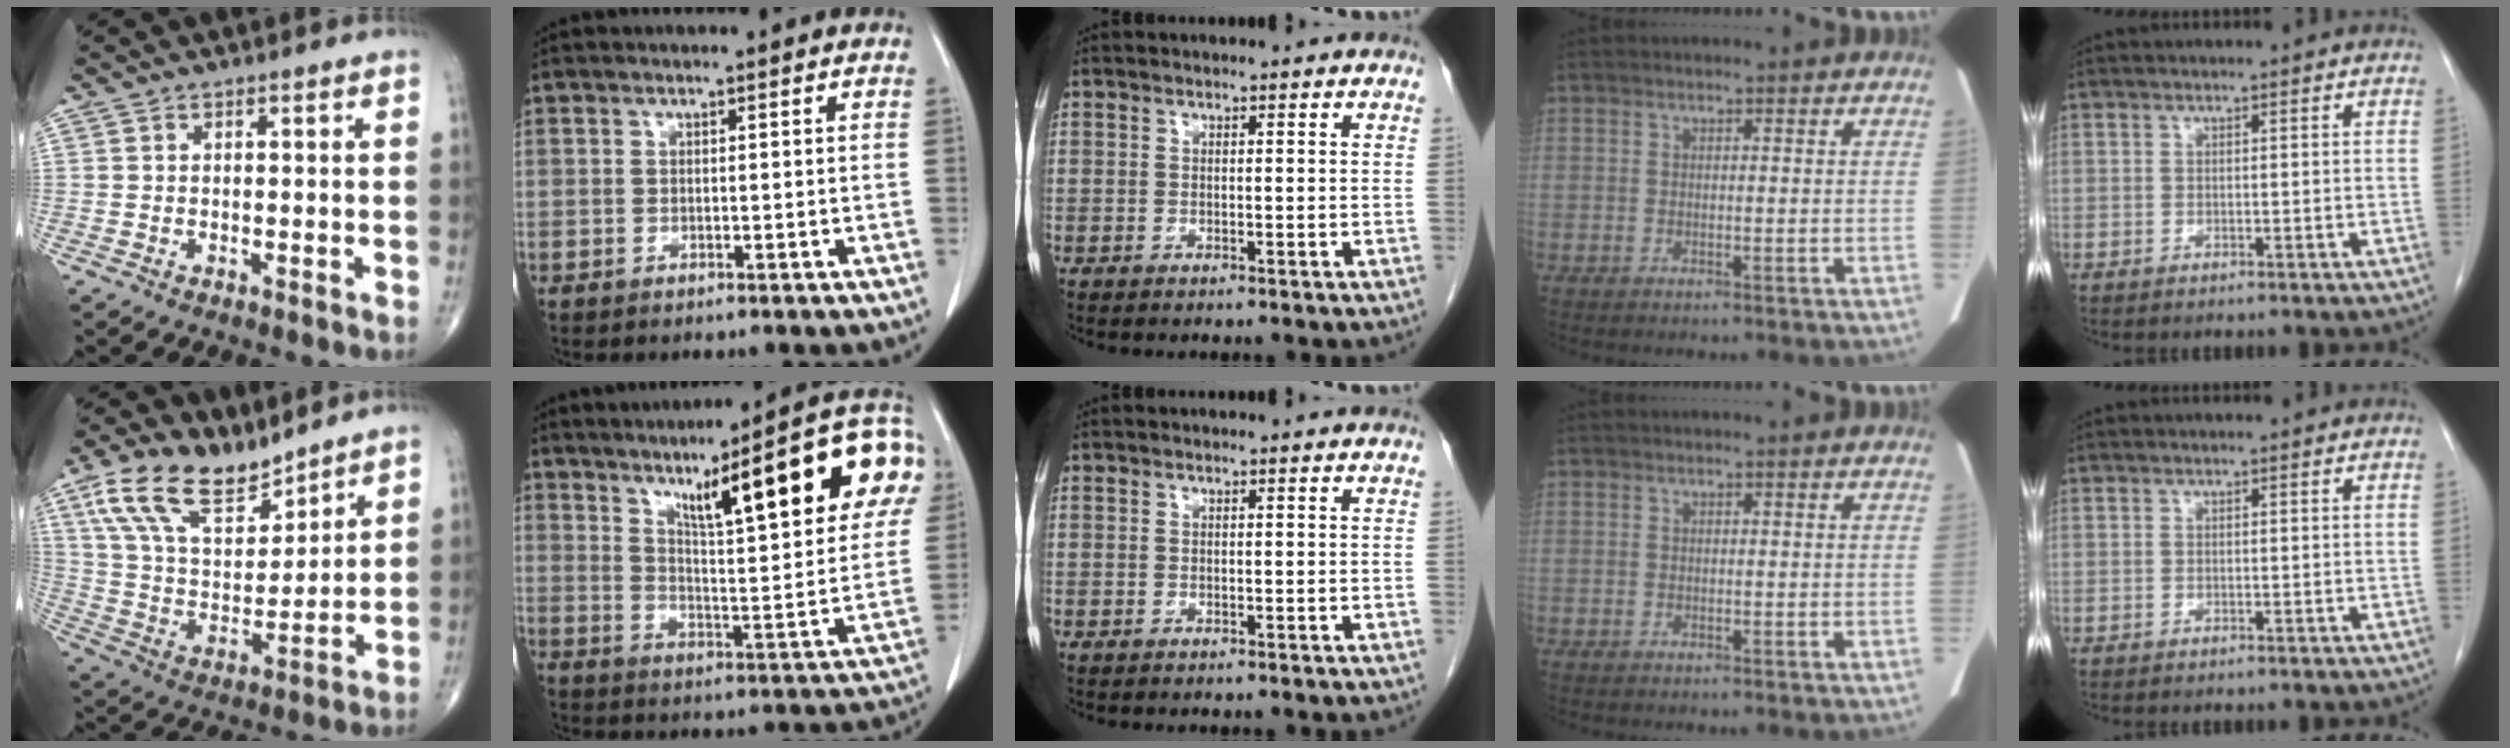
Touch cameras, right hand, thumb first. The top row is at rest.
{"thumb": {"total": 15.9, "force": [11.1, 7.3, 8.8], "torque": [-0.136, -0.051, 0.220]}, "index": {"total": 24.1, "force": [11.0, 3.1, 21.2], "torque": [-0.276, 0.028, 0.154]}}